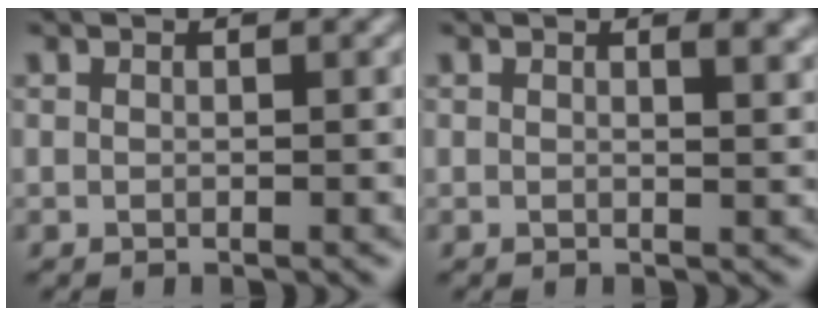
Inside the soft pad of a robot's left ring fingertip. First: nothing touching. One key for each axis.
{"total": 2.1, "fx": 1.1, "fy": 0.8, "fz": 1.7, "tx": -0.011, "ty": 0.002, "tz": 0.015}